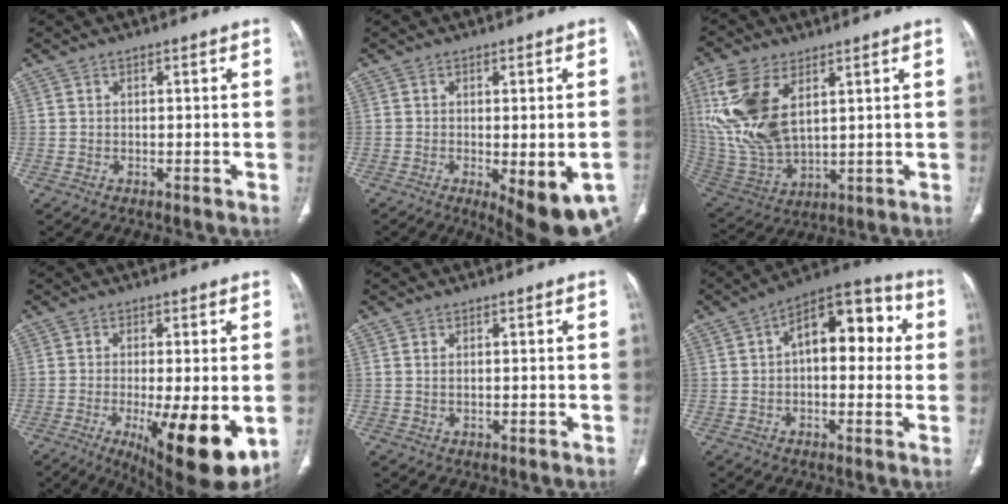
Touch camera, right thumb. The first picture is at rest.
{"total": 12.4, "force": [-5.1, 4.3, 10.5], "torque": [-0.120, -0.003, -0.057]}
{"total": 16.8, "force": [5.9, 9.0, 12.9], "torque": [-0.280, -0.019, 0.129]}
{"total": 15.7, "force": [-4.4, 4.5, 14.4], "torque": [-0.184, -0.025, -0.049]}
{"total": 0.9, "force": [0.3, 0.4, 0.7], "torque": [-0.019, 0.000, 0.008]}
{"total": 14.4, "force": [2.3, 7.7, 11.9], "torque": [-0.134, 0.040, 0.025]}